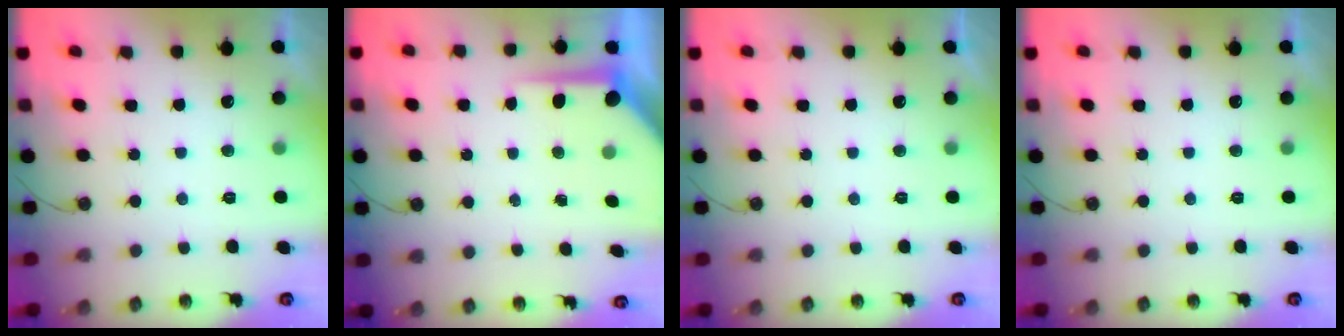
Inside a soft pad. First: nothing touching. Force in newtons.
{"total": 7.5, "press": 7.5, "slide": 0.7}
{"total": 0.0}
{"total": 0.0}